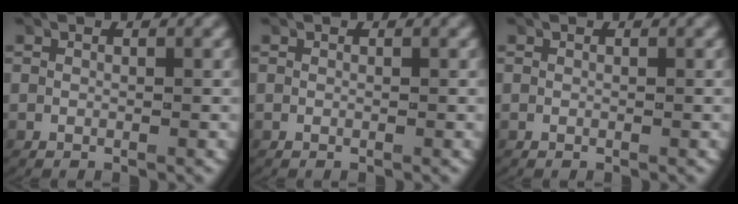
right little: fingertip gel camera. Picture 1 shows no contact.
{"total": 0.0}
{"total": 0.0}